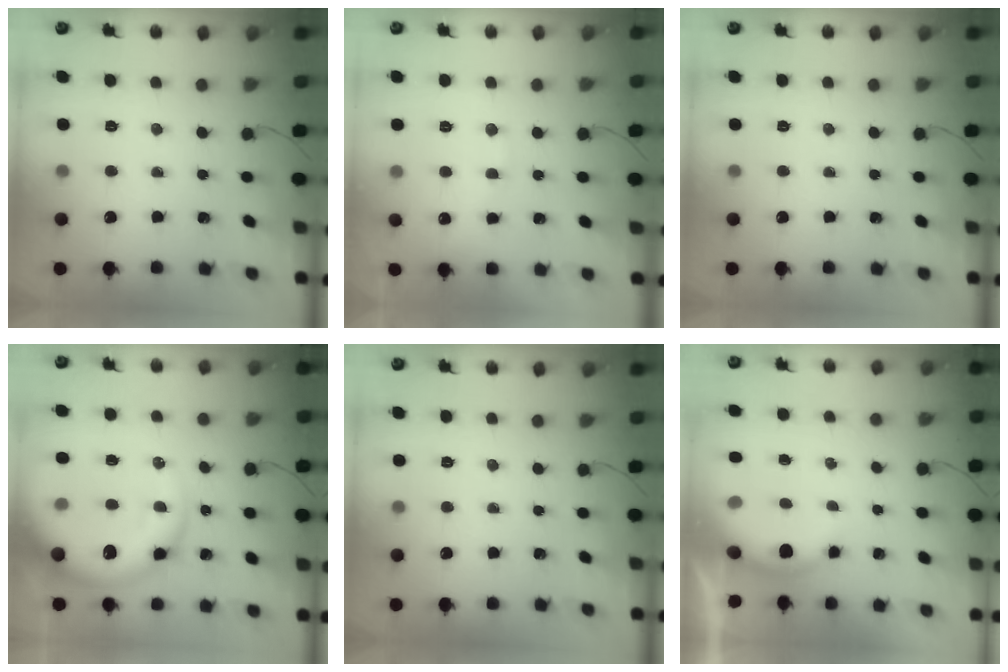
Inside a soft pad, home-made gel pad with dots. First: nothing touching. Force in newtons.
{"total": 7.4, "press": 7.3, "slide": 1.3}
{"total": 0.0}
{"total": 16.3, "press": 15.6, "slide": 4.7}
{"total": 0.0}
{"total": 5.2, "press": 5.2, "slide": 0.3}